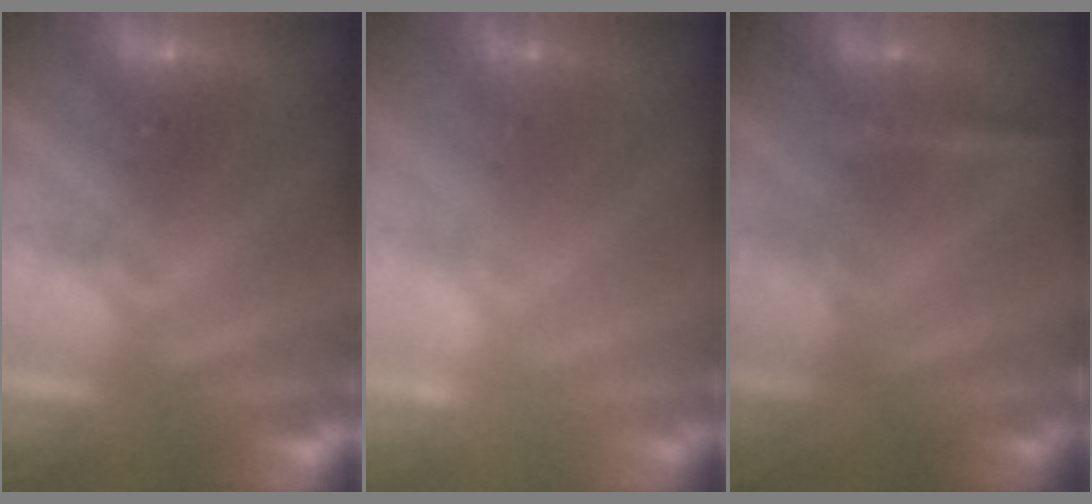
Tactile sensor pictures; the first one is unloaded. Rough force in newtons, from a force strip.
{"total": 2.4}
{"total": 2.4}